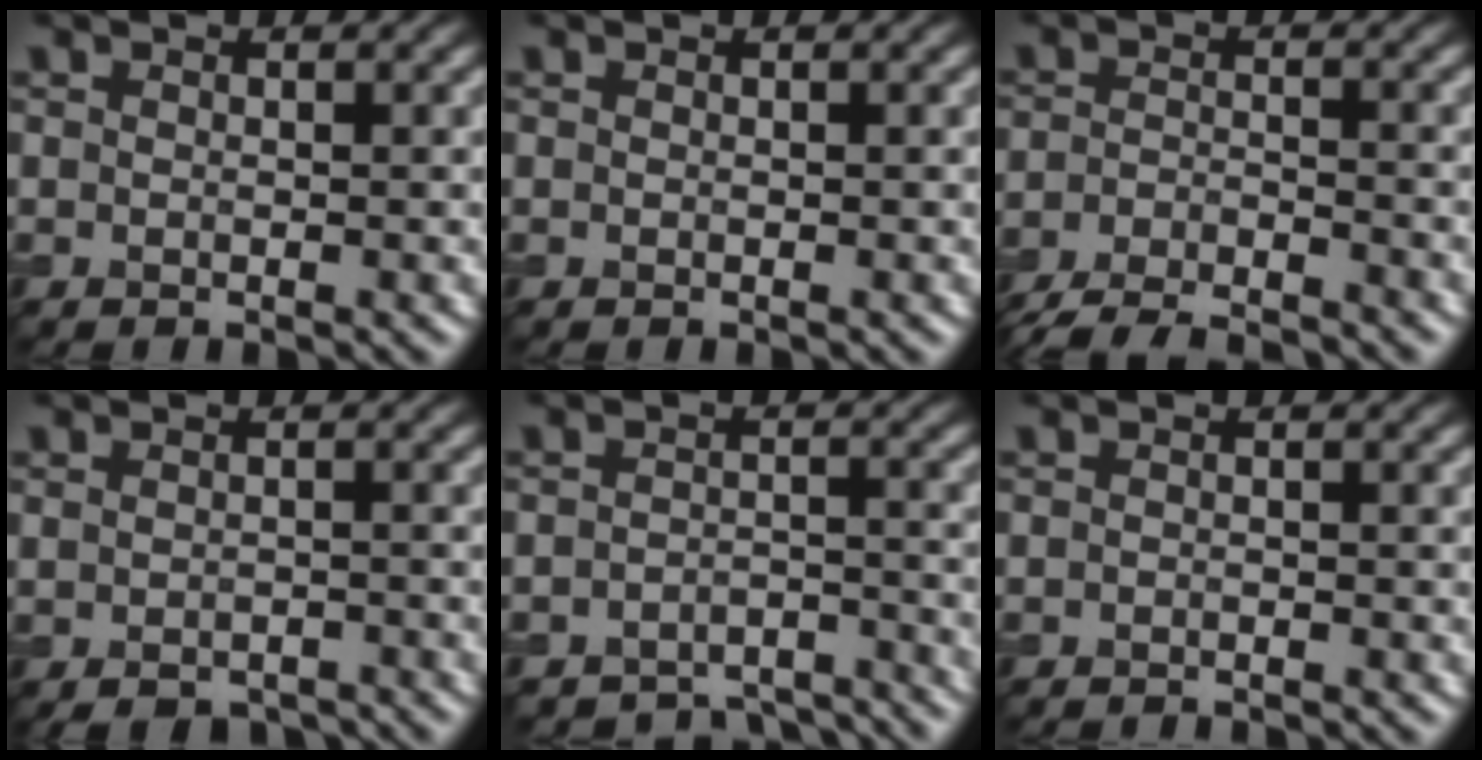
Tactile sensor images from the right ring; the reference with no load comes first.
{"total": 0.0}
{"total": 7.0, "force": [-6.3, 1.2, 2.7], "torque": [-0.049, -0.021, -0.110]}
{"total": 2.8, "force": [-1.9, 1.4, 1.5], "torque": [-0.022, -0.010, -0.028]}
{"total": 5.0, "force": [-4.7, 1.7, 0.9], "torque": [-0.005, -0.012, -0.068]}
{"total": 1.0, "force": [-1.0, 0.1, 0.2], "torque": [-0.002, -0.007, -0.018]}